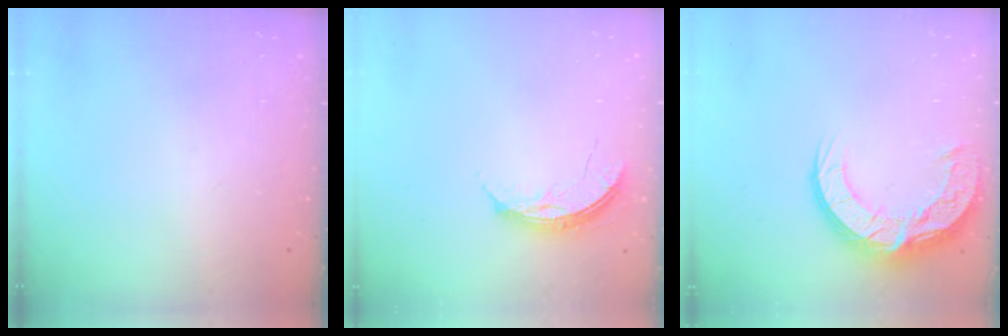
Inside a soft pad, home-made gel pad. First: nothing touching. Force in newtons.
{"total": 5.6, "press": 5.6, "slide": 0.5}
{"total": 15.1, "press": 15.1, "slide": 1.2}